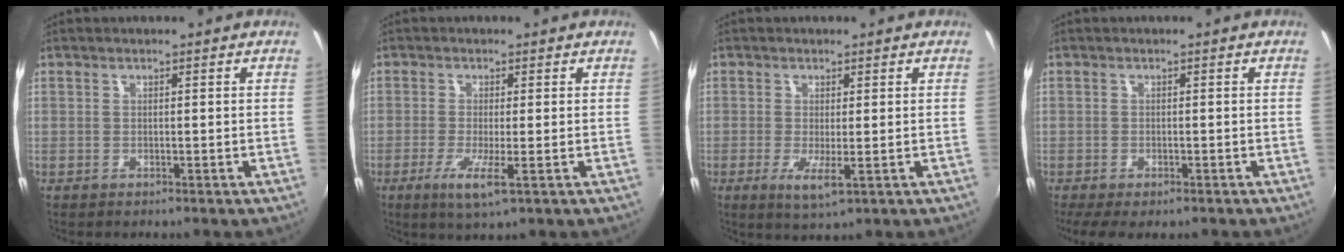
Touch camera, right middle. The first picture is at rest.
{"total": 4.9, "force": [-1.8, 0.1, 4.6], "torque": [-0.099, -0.017, -0.038]}
{"total": 4.0, "force": [-0.9, 0.6, 3.9], "torque": [-0.079, -0.015, -0.017]}
{"total": 4.8, "force": [-3.3, 2.1, 2.8], "torque": [-0.069, -0.022, -0.057]}